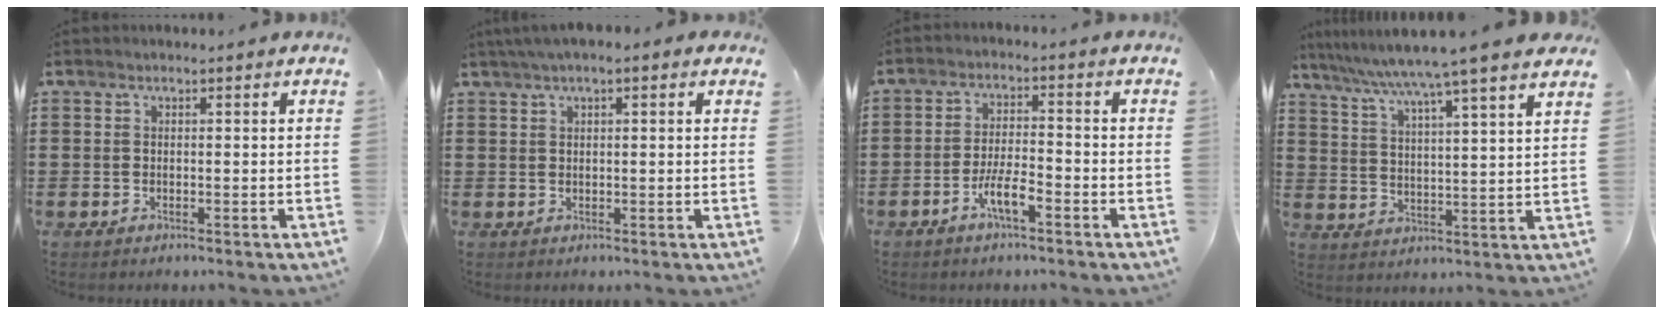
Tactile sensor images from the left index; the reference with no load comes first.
{"total": 2.3, "force": [1.1, 0.6, 1.9], "torque": [-0.037, 0.006, 0.019]}
{"total": 5.1, "force": [-2.7, 1.1, 4.2], "torque": [-0.090, 0.000, -0.055]}
{"total": 6.9, "force": [5.8, -1.4, 3.4], "torque": [-0.088, -0.038, 0.092]}